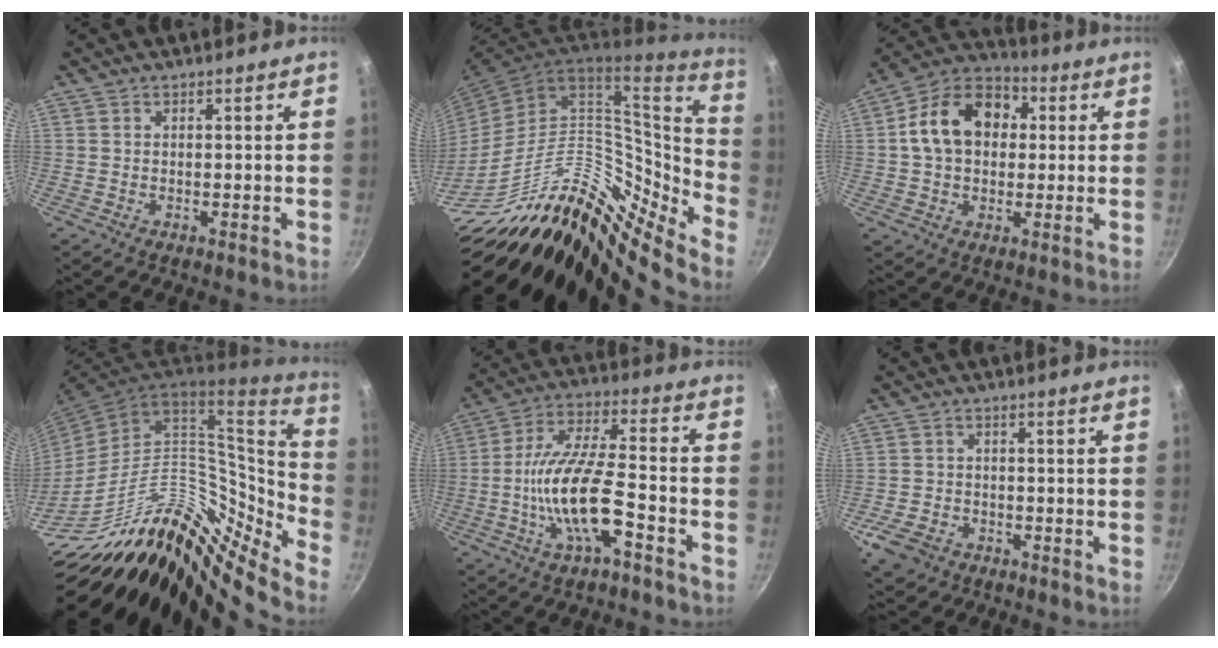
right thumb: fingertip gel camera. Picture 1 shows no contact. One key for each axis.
{"total": 28.2, "fx": -14.4, "fy": 12.1, "fz": 21.0, "tx": -0.262, "ty": 0.074, "tz": -0.255}
{"total": 15.2, "fx": 2.1, "fy": 11.4, "fz": 9.9, "tx": -0.138, "ty": 0.032, "tz": 0.017}
{"total": 28.1, "fx": -14.4, "fy": 12.3, "fz": 20.7, "tx": -0.245, "ty": 0.076, "tz": -0.254}
{"total": 15.3, "fx": -5.6, "fy": 4.9, "fz": 13.3, "tx": -0.251, "ty": 0.038, "tz": -0.113}
{"total": 6.6, "fx": -3.5, "fy": 4.6, "fz": 3.2, "tx": -0.068, "ty": 0.021, "tz": -0.063}